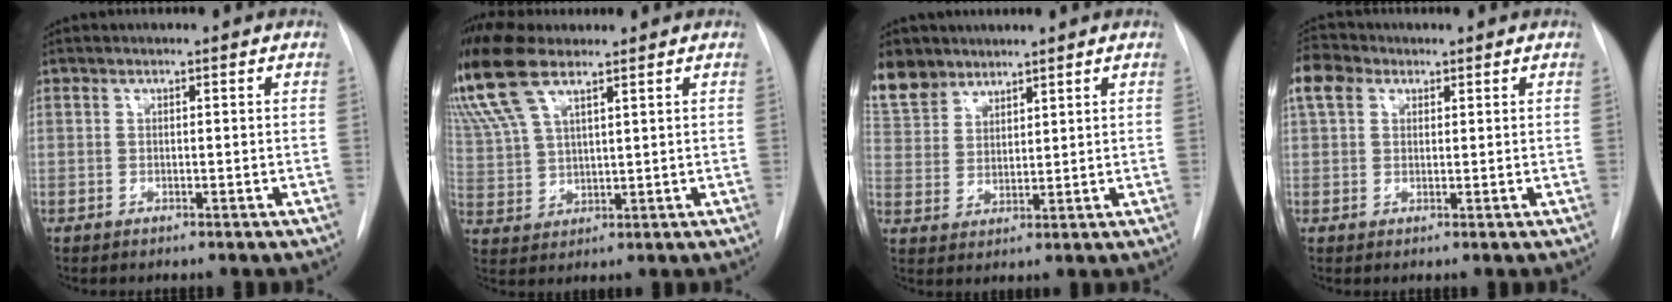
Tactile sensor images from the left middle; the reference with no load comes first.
{"total": 13.4, "force": [9.9, 4.2, 8.0], "torque": [-0.202, 0.018, 0.198]}
{"total": 9.2, "force": [7.4, 5.2, 1.6], "torque": [-0.040, 0.010, 0.158]}
{"total": 5.1, "force": [2.5, 3.6, 2.5], "torque": [-0.062, 0.026, 0.049]}